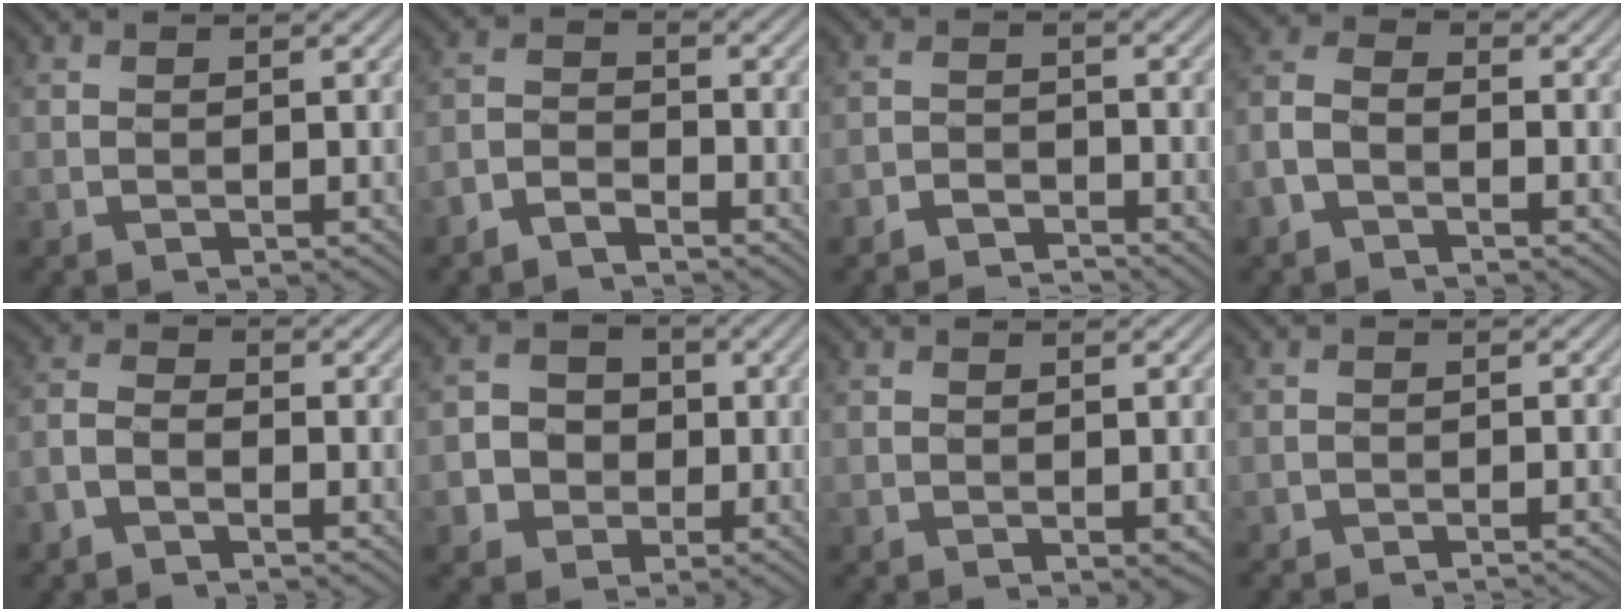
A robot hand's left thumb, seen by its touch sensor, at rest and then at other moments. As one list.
[{"total": 3.3, "force": [-2.9, 1.0, 1.2], "torque": [-0.026, 0.000, -0.068]}, {"total": 3.5, "force": [-3.3, 0.8, 0.8], "torque": [-0.010, 0.004, -0.067]}, {"total": 3.8, "force": [-2.3, 2.0, 2.4], "torque": [-0.057, 0.004, -0.062]}, {"total": 3.1, "force": [-2.3, 1.2, 1.7], "torque": [-0.037, 0.000, -0.060]}, {"total": 5.2, "force": [-1.1, 4.9, 1.6], "torque": [-0.027, 0.005, -0.037]}, {"total": 0.6, "force": [-0.2, 0.2, 0.5], "torque": [-0.007, -0.002, -0.001]}, {"total": 2.5, "force": [-2.3, 0.2, 0.9], "torque": [-0.011, 0.001, -0.043]}]